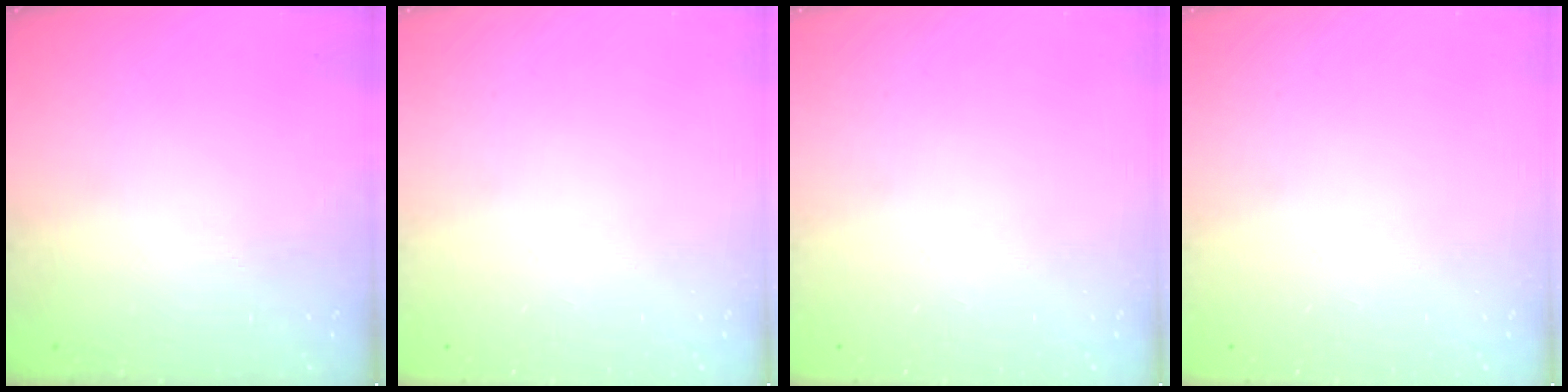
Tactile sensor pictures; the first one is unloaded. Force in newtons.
{"total": 0.0}
{"total": 0.0}
{"total": 0.0}